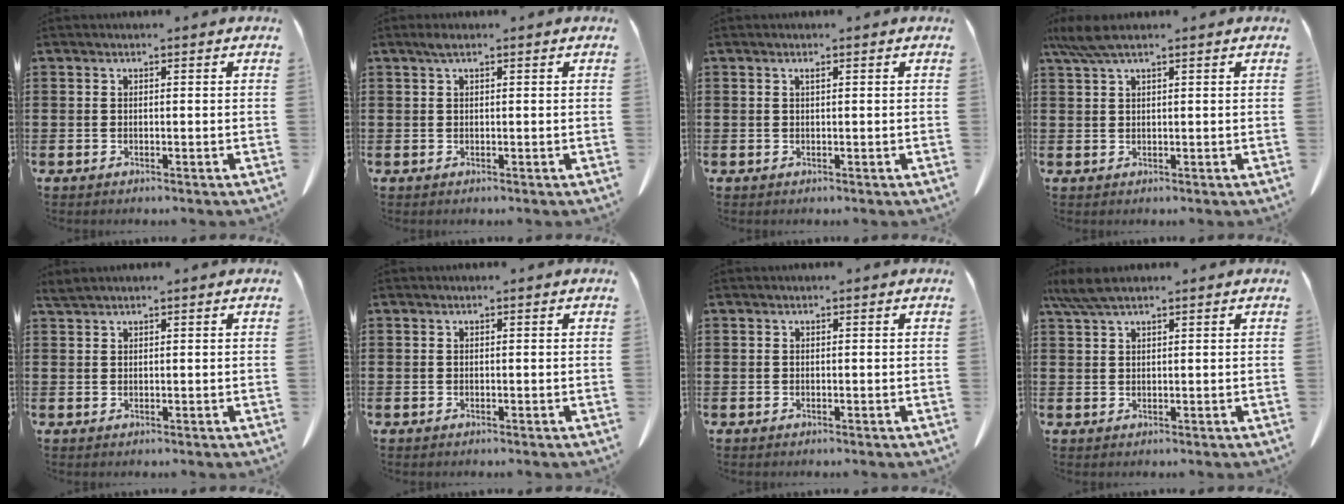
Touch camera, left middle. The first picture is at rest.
{"total": 1.0, "force": [0.5, 0.2, 0.9], "torque": [-0.019, 0.002, 0.009]}
{"total": 0.5, "force": [0.3, 0.1, 0.5], "torque": [-0.010, -0.002, 0.006]}
{"total": 3.7, "force": [2.4, 0.4, 2.8], "torque": [-0.059, 0.001, 0.045]}
{"total": 1.3, "force": [1.1, 0.0, 0.5], "torque": [-0.014, -0.002, 0.023]}
{"total": 0.0}
{"total": 0.0}
{"total": 3.9, "force": [2.7, 0.6, 2.8], "torque": [-0.059, 0.002, 0.051]}